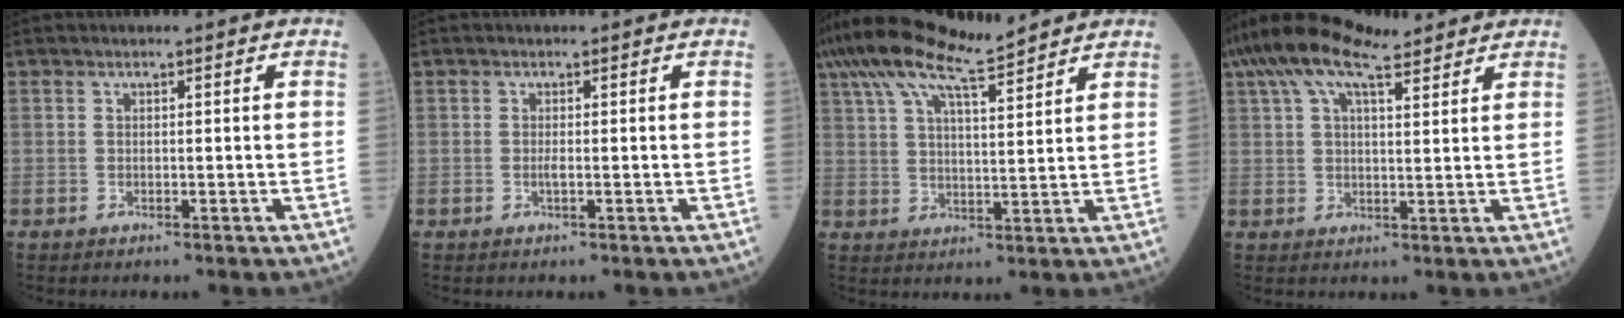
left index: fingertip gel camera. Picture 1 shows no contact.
{"total": 0.7, "force": [-0.2, 0.0, 0.7], "torque": [-0.016, -0.001, -0.003]}
{"total": 14.0, "force": [11.6, 1.8, 7.7], "torque": [-0.156, 0.042, 0.201]}
{"total": 10.8, "force": [8.3, 2.7, 6.5], "torque": [-0.126, 0.048, 0.142]}